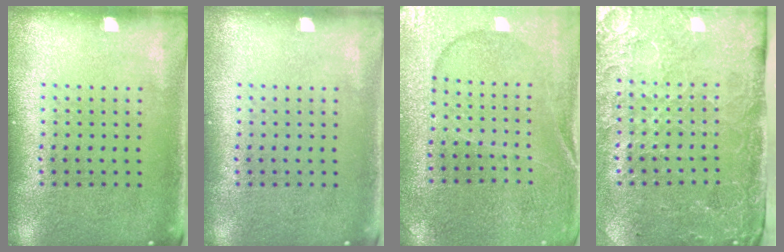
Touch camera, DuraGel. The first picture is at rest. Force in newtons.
{"total": 0.0}
{"total": 1.3, "press": 1.2, "slide": 0.3}
{"total": 4.6, "press": 3.7, "slide": 2.8}